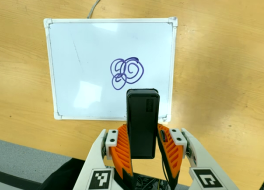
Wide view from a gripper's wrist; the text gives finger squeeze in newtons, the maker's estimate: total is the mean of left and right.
{"total": 4.3, "left": 2.9, "right": 5.7}